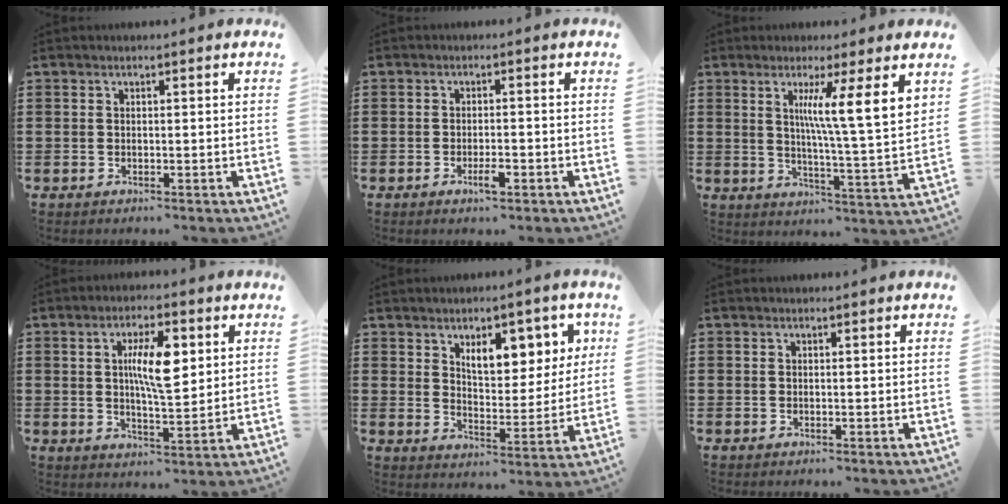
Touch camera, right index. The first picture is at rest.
{"total": 2.8, "force": [-1.4, 0.8, 2.3], "torque": [-0.047, -0.002, -0.027]}
{"total": 8.3, "force": [4.0, -0.5, 7.3], "torque": [-0.126, -0.027, 0.056]}
{"total": 8.6, "force": [2.0, 2.8, 7.9], "torque": [-0.140, 0.004, 0.029]}
{"total": 7.9, "force": [4.3, 3.9, 5.4], "torque": [-0.090, -0.003, 0.070]}
{"total": 0.0}